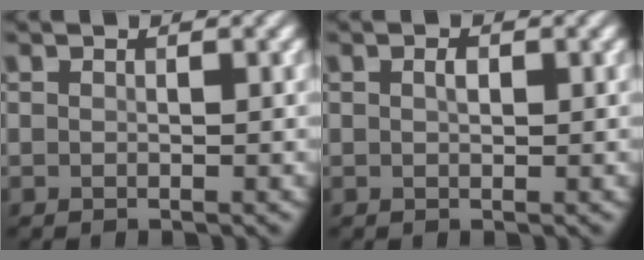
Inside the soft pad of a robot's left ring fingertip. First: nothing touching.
{"total": 0.9, "force": [0.2, 0.5, 0.7], "torque": [-0.014, 0.003, 0.003]}